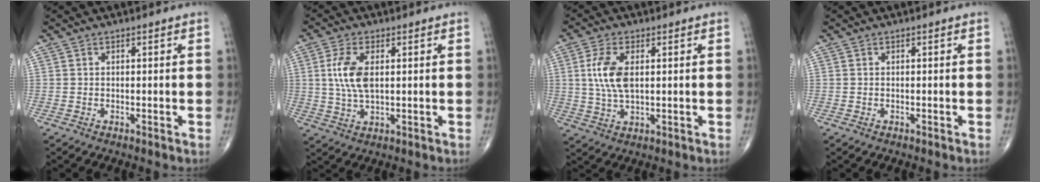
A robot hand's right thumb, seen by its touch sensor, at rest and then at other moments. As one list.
[{"total": 7.6, "force": [1.3, 3.7, 6.5], "torque": [-0.141, -0.003, 0.026]}, {"total": 7.9, "force": [1.3, 3.9, 6.7], "torque": [-0.146, -0.003, 0.027]}, {"total": 0.0}]